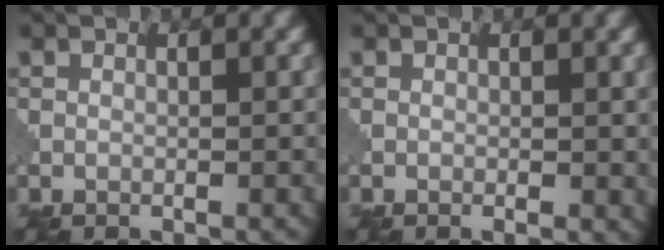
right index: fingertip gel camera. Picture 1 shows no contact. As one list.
[{"total": 0.9, "force": [0.0, 0.4, 0.8], "torque": [-0.011, -0.003, -0.001]}]